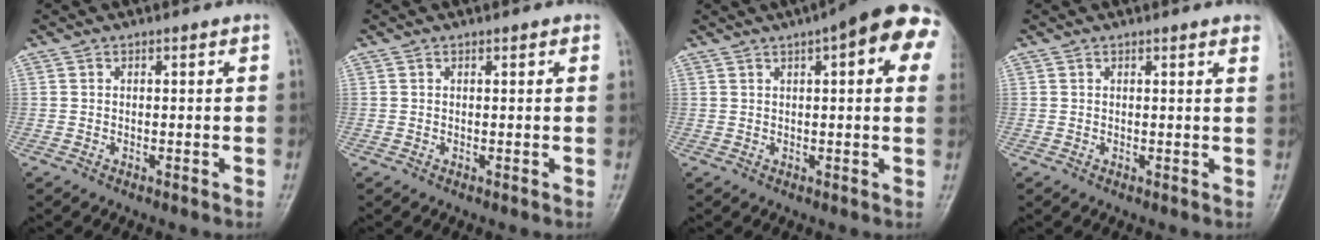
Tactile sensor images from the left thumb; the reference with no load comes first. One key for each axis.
{"total": 0.8, "fx": 0.5, "fy": 0.3, "fz": 0.5, "tx": -0.008, "ty": -0.001, "tz": 0.003}
{"total": 15.2, "fx": 6.1, "fy": 4.3, "fz": 13.2, "tx": -0.156, "ty": 0.017, "tz": 0.068}
{"total": 3.6, "fx": 2.8, "fy": 0.3, "fz": 2.3, "tx": -0.022, "ty": -0.002, "tz": 0.020}